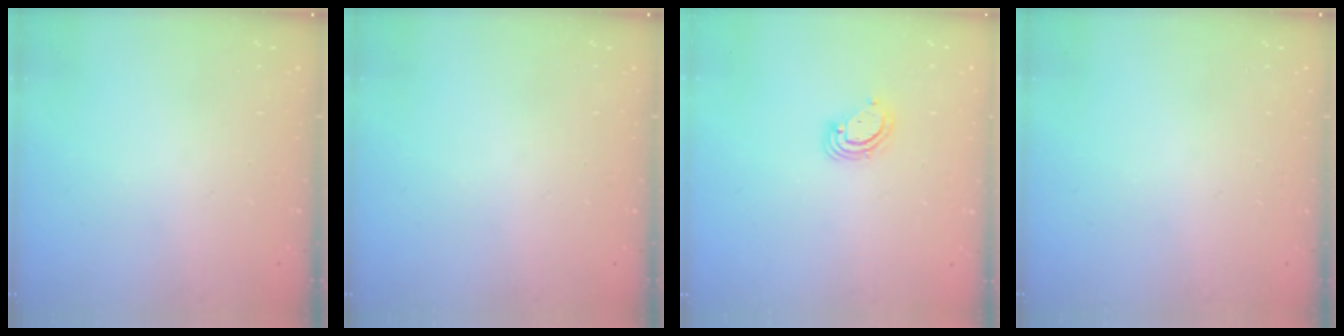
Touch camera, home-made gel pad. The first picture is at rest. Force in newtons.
{"total": 0.0}
{"total": 3.6, "press": 3.6, "slide": 0.3}
{"total": 0.0}